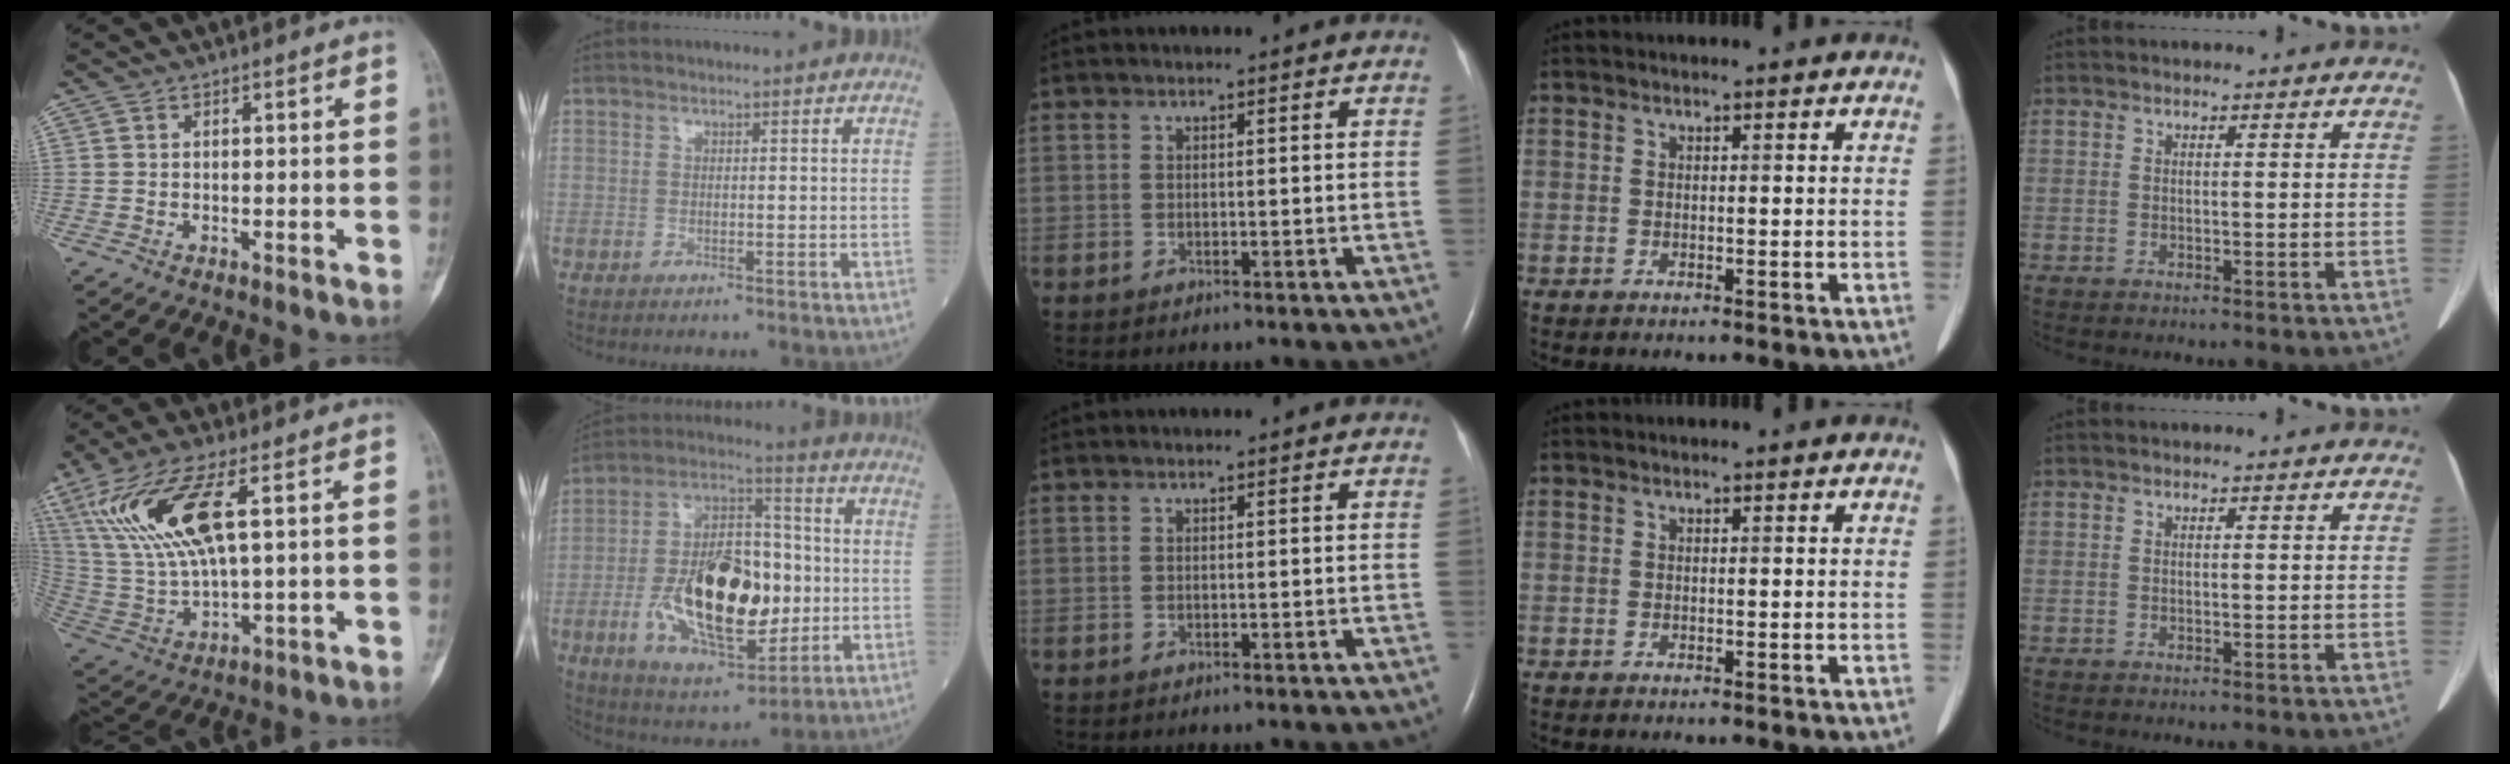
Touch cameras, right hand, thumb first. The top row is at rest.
{"thumb": {"total": 16.3, "force": [6.1, 4.9, 14.3], "torque": [-0.323, -0.015, 0.129]}, "index": {"total": 19.9, "force": [-2.8, 8.3, 17.8], "torque": [-0.323, 0.006, -0.041]}}